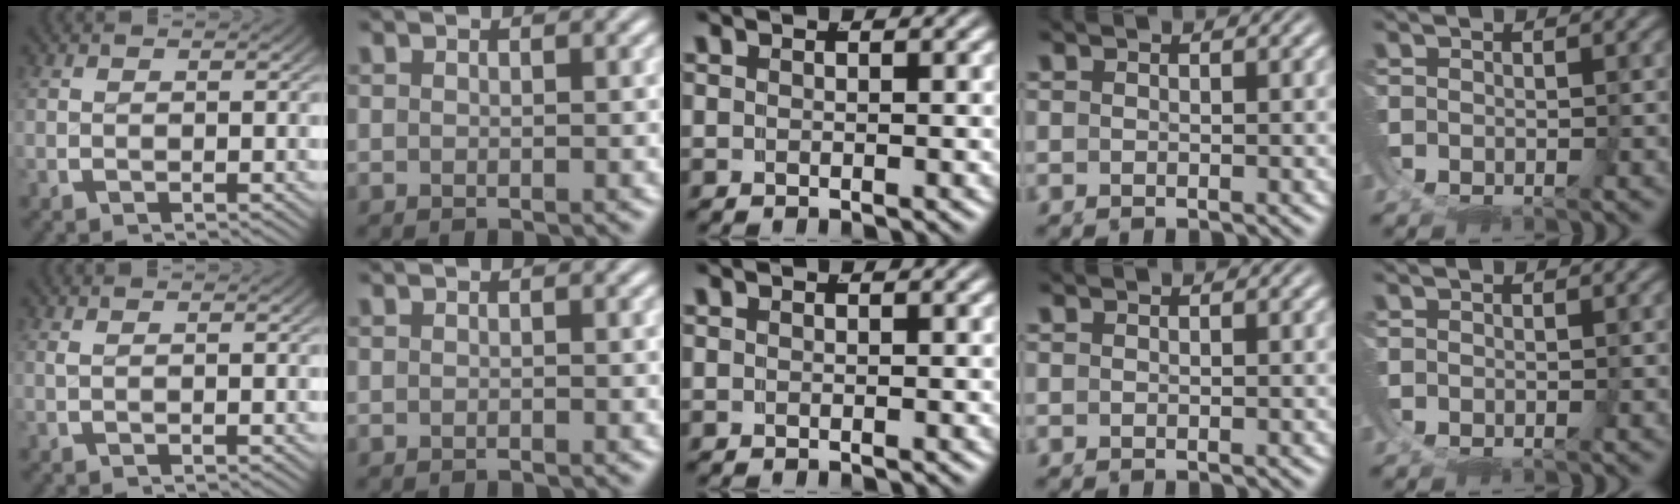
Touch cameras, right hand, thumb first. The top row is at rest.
{"thumb": {"total": 0.5, "force": [0.1, 0.1, 0.5], "torque": [-0.013, 0.000, 0.003]}, "index": {"total": 0.7, "force": [-0.3, -0.5, -0.2], "torque": [0.006, -0.003, -0.001]}}